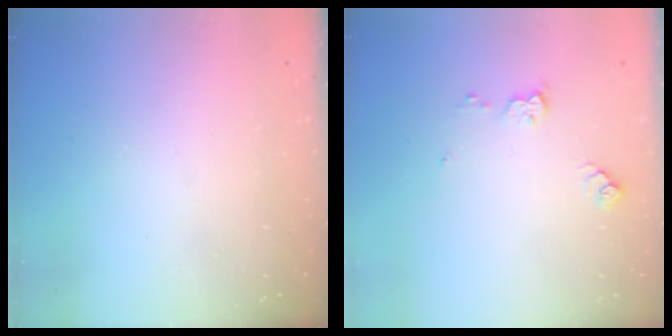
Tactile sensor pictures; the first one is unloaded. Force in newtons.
{"total": 6.8, "press": 6.8, "slide": 0.5}